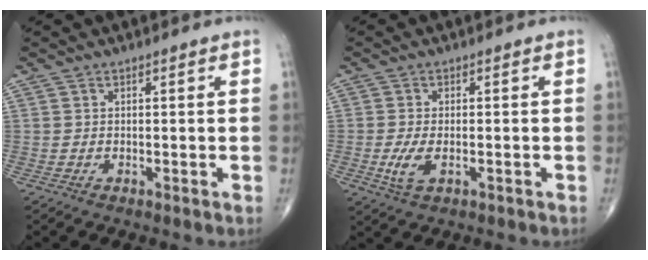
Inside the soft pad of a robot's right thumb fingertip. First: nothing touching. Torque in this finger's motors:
{"motor_torque": [-0.14, 0.23, 0.29, 0.27, 0.01]}